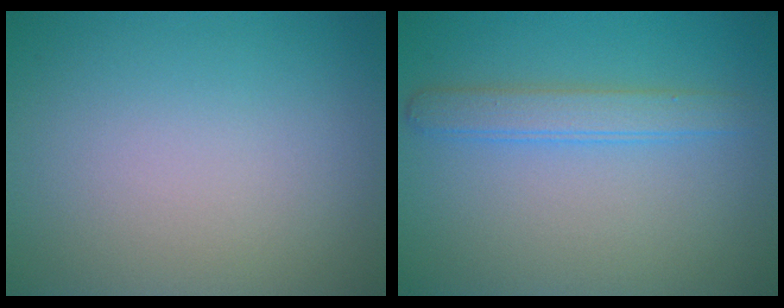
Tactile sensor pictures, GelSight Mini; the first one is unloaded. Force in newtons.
{"total": 2.5, "press": 2.5, "slide": 0.1}